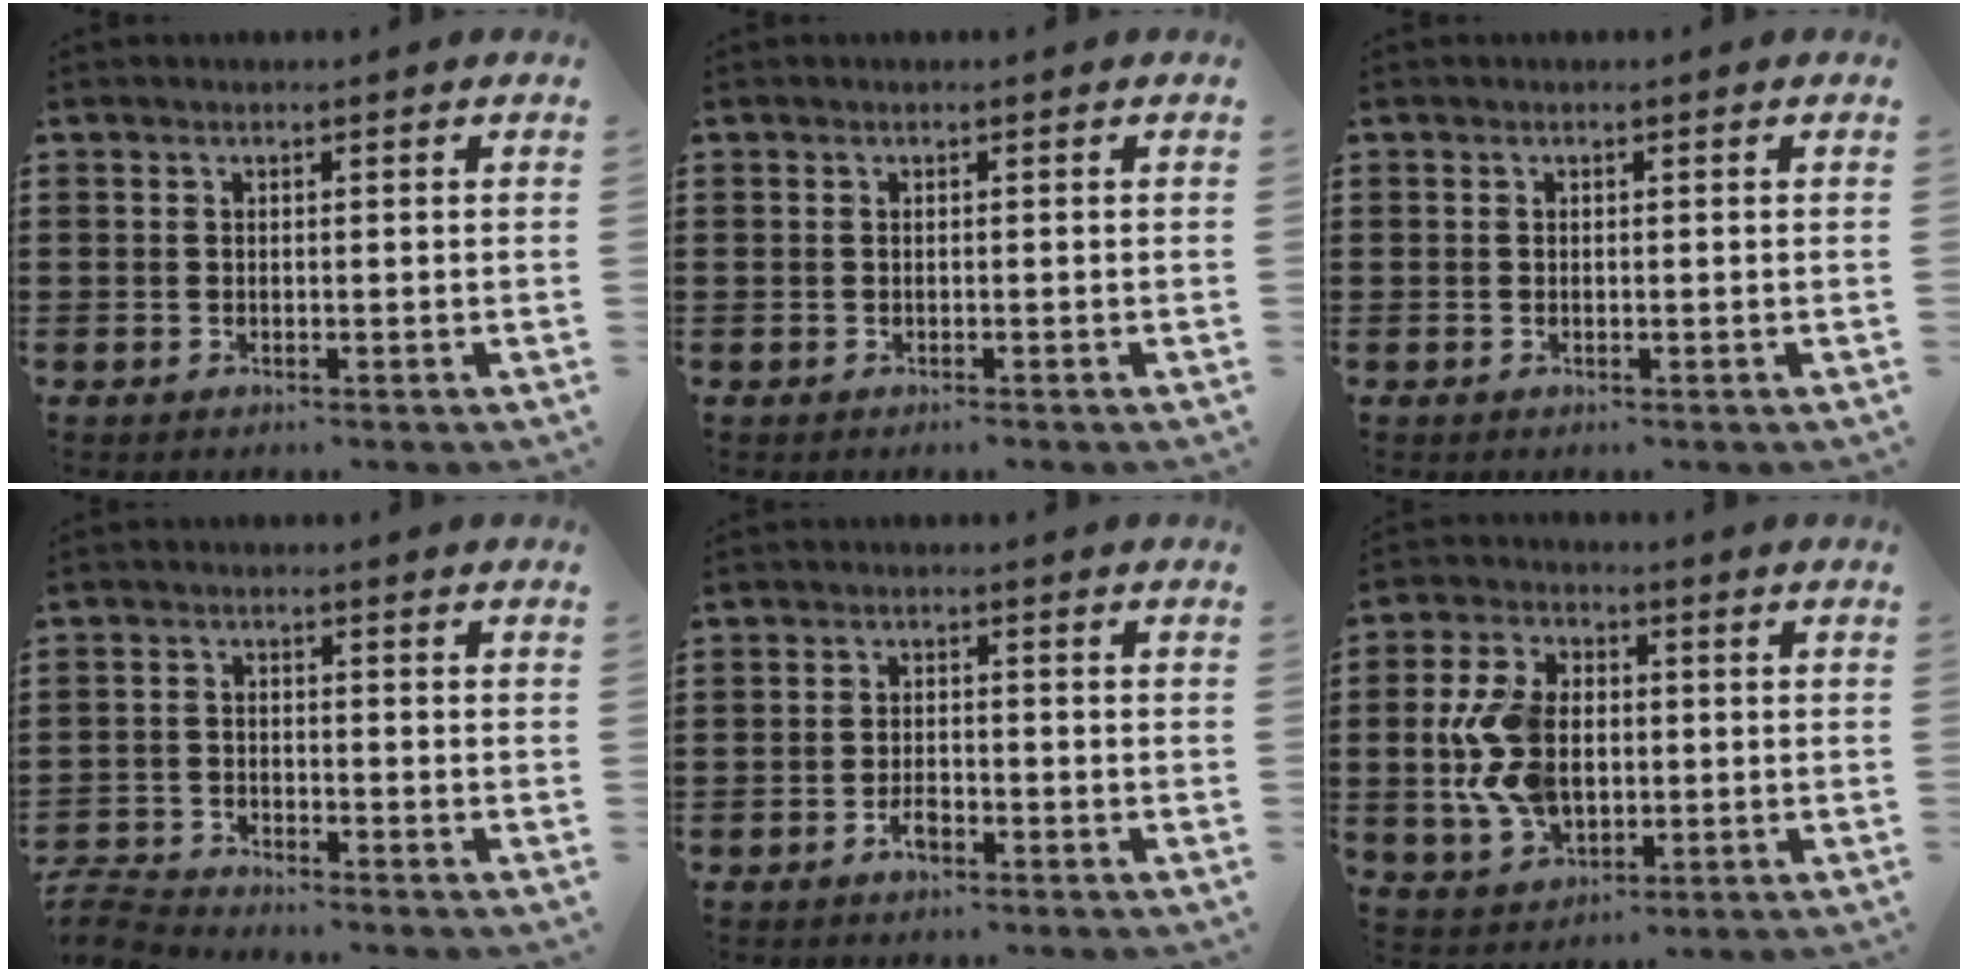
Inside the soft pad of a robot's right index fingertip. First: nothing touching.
{"total": 0.0}
{"total": 0.0}
{"total": 3.7, "force": [-3.6, 0.3, 0.1], "torque": [-0.021, -0.005, -0.082]}
{"total": 2.6, "force": [-1.5, 1.2, 1.8], "torque": [-0.034, 0.003, -0.027]}
{"total": 10.7, "force": [-0.3, 7.1, 8.0], "torque": [-0.198, 0.009, -0.010]}